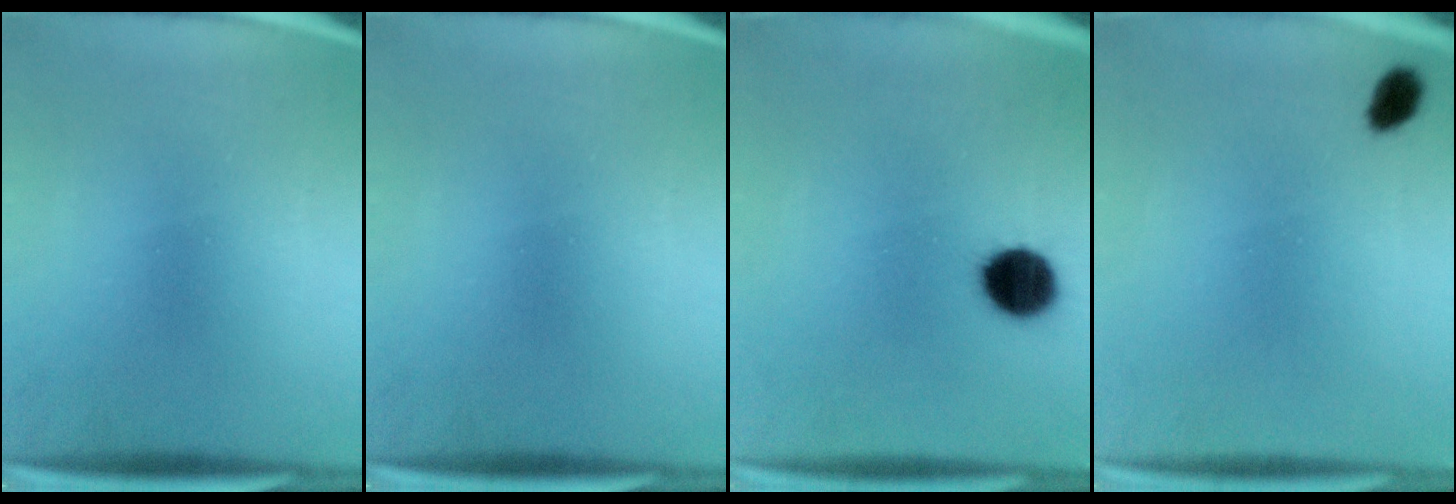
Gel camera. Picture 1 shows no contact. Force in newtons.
{"total": 0.0}
{"total": 9.3}
{"total": 3.0}